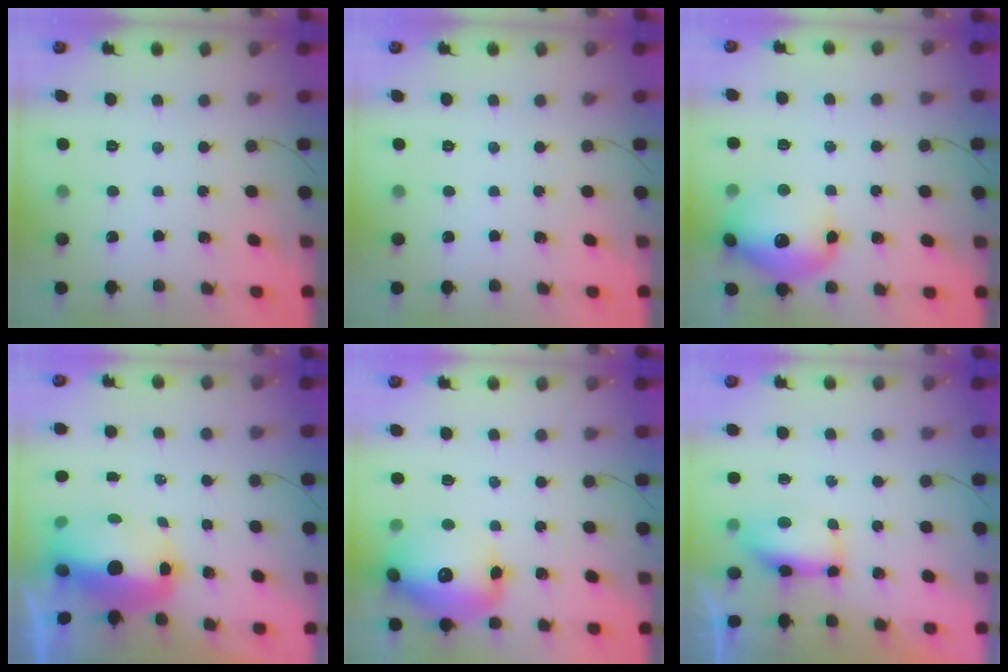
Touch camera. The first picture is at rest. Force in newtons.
{"total": 0.0}
{"total": 17.1, "press": 17.1, "slide": 1.3}
{"total": 11.4, "press": 11.1, "slide": 2.3}
{"total": 18.4, "press": 18.2, "slide": 2.9}
{"total": 7.1, "press": 7.0, "slide": 1.4}